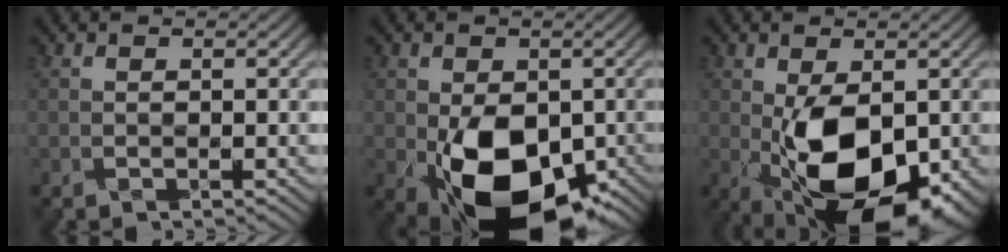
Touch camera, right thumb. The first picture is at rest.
{"total": 10.8, "force": [-3.9, 6.6, 7.7], "torque": [-0.131, -0.027, -0.052]}
{"total": 12.5, "force": [-3.2, 6.5, 10.2], "torque": [-0.179, -0.009, -0.043]}